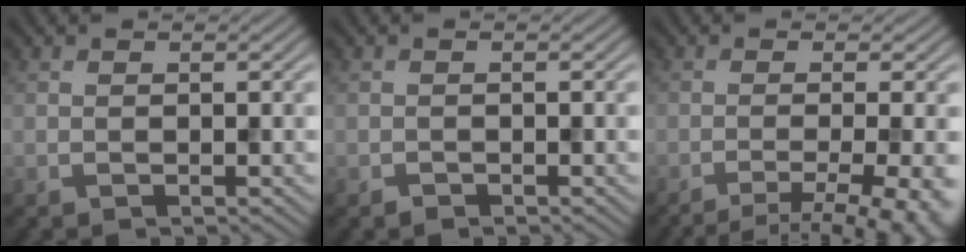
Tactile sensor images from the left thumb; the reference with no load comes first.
{"total": 0.6, "force": [-0.5, 0.3, 0.1], "torque": [0.000, -0.002, -0.008]}
{"total": 8.0, "force": [-4.0, 1.8, 6.7], "torque": [-0.087, -0.007, -0.053]}